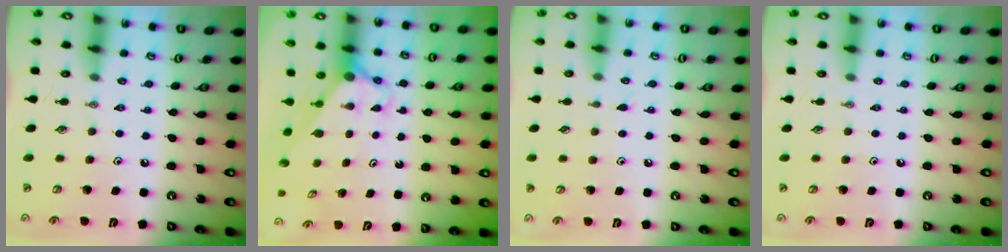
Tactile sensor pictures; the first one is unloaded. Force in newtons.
{"total": 2.7, "press": 2.7, "slide": 0.0}
{"total": 4.1, "press": 4.1, "slide": 0.5}
{"total": 0.0}